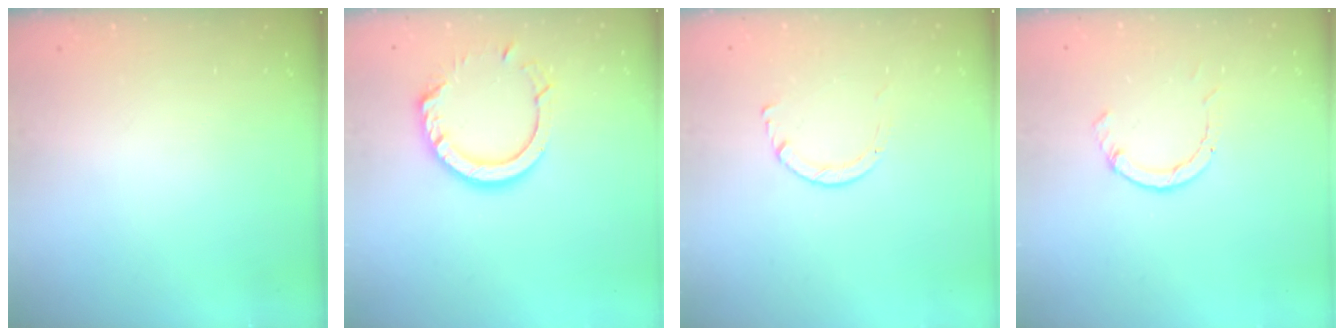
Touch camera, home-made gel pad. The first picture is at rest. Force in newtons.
{"total": 12.5, "press": 12.5, "slide": 1.0}
{"total": 2.9, "press": 2.9, "slide": 0.2}
{"total": 2.3, "press": 2.3, "slide": 0.3}